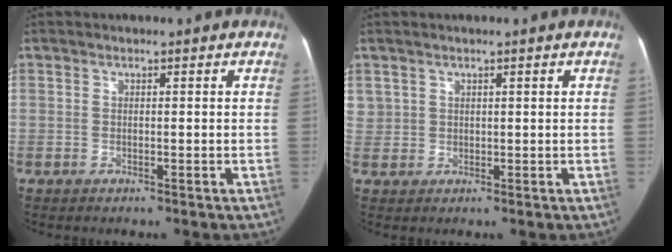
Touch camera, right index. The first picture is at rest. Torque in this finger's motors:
{"motor_torque": [0.37, 0.11, 0.01, 0.00]}